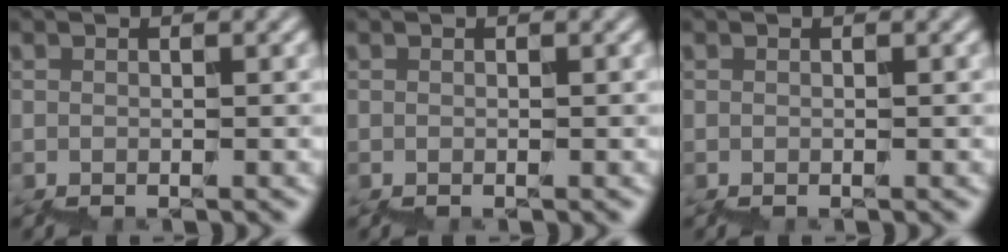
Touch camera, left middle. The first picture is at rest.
{"total": 0.0}
{"total": 0.0}